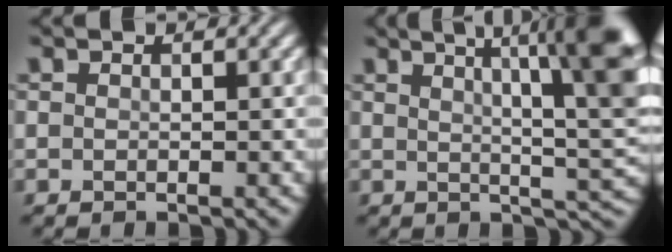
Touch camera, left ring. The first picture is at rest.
{"total": 12.5, "force": [4.9, 3.6, 11.0], "torque": [-0.118, 0.025, 0.057]}